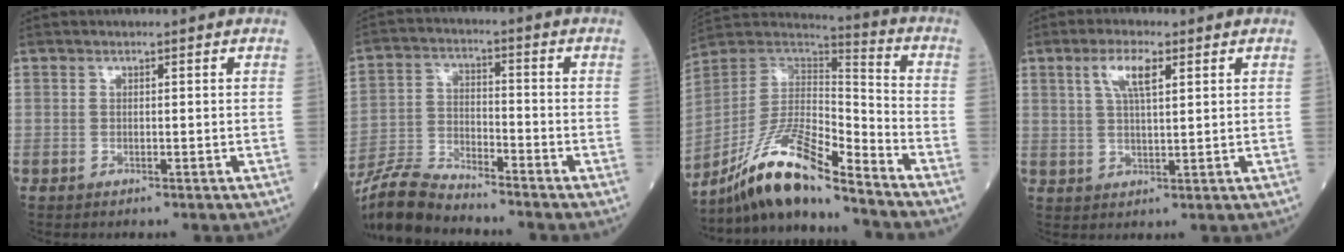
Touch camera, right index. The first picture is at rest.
{"total": 9.3, "force": [-8.8, 1.0, 2.6], "torque": [-0.056, -0.014, -0.169]}
{"total": 15.5, "force": [-12.6, 1.5, 9.0], "torque": [-0.171, 0.010, -0.230]}
{"total": 5.3, "force": [2.4, 1.1, 4.6], "torque": [-0.097, 0.007, 0.049]}